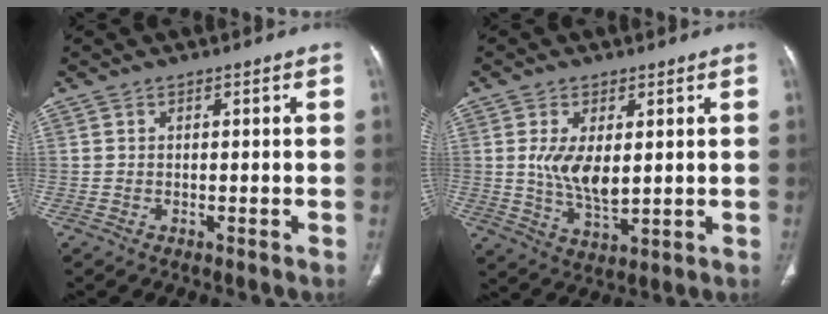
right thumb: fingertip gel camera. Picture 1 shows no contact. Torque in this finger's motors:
{"motor_torque": [2.66, 2.35, 1.00, -0.11, 0.10]}